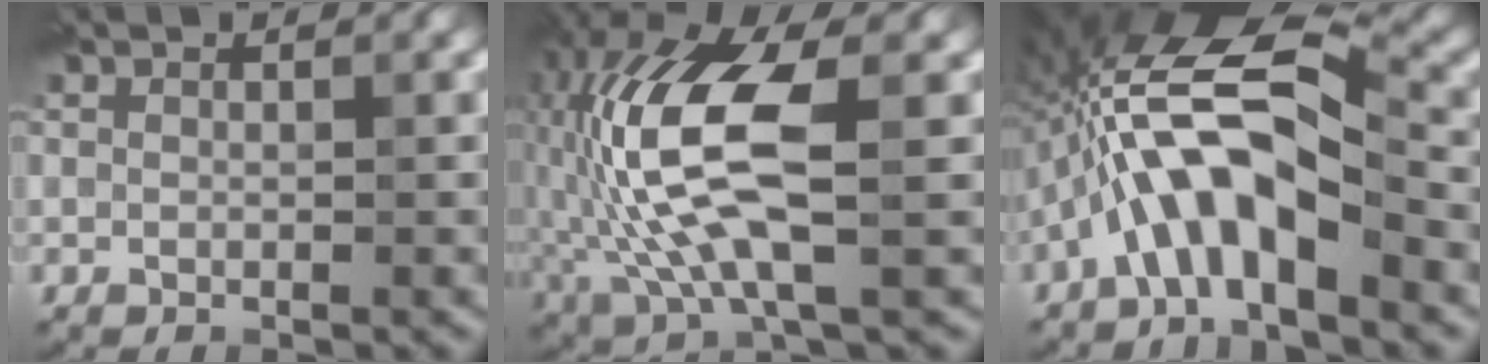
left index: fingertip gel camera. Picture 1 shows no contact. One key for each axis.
{"total": 10.9, "fx": -0.2, "fy": 4.3, "fz": 10.0, "tx": -0.219, "ty": 0.014, "tz": -0.008}
{"total": 9.5, "fx": -3.0, "fy": 3.1, "fz": 8.5, "tx": -0.163, "ty": 0.028, "tz": -0.063}